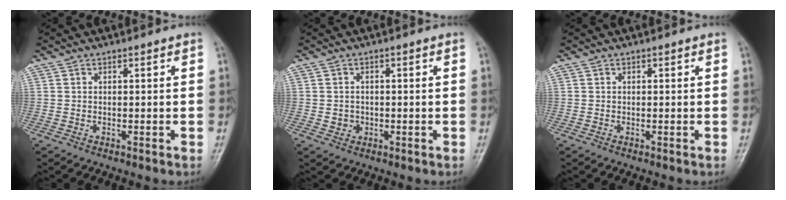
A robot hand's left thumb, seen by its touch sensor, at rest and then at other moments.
{"total": 2.2, "force": [-0.4, 2.1, 0.7], "torque": [0.001, 0.006, -0.004]}
{"total": 0.0}